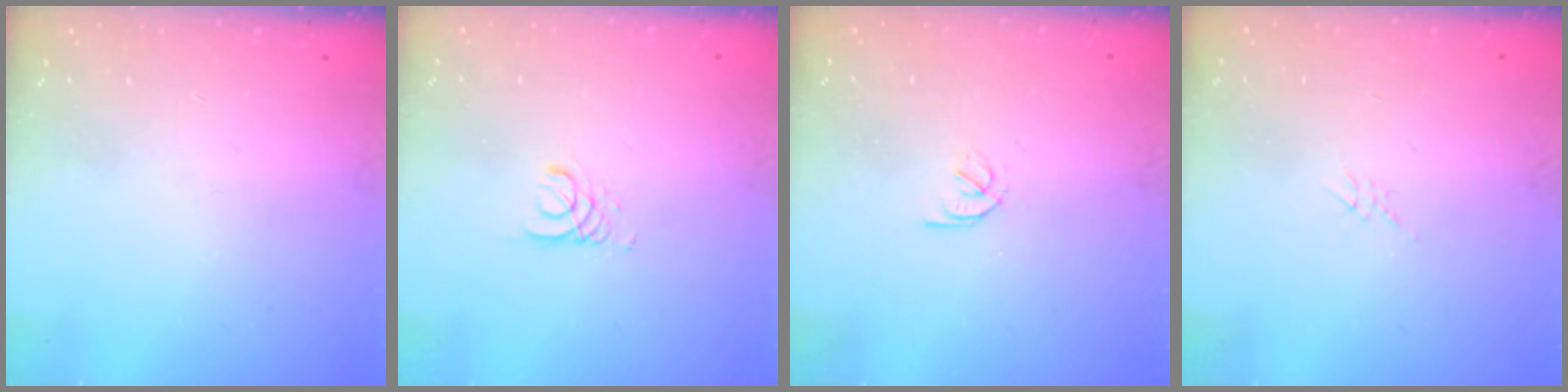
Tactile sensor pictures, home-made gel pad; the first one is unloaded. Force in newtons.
{"total": 2.7, "press": 2.7, "slide": 0.3}
{"total": 2.0, "press": 2.0, "slide": 0.3}
{"total": 2.6, "press": 2.6, "slide": 0.2}